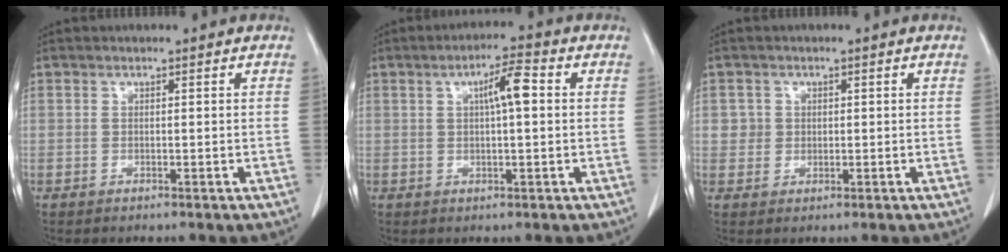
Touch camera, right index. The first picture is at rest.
{"total": 5.0, "force": [1.0, 0.7, 4.9], "torque": [-0.083, 0.012, 0.014]}
{"total": 2.1, "force": [0.4, 2.0, -0.1], "torque": [0.013, 0.003, 0.002]}